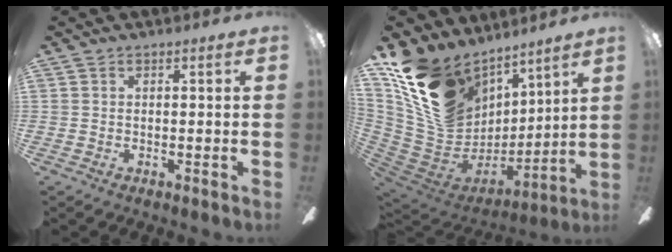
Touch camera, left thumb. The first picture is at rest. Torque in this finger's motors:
{"motor_torque": [3.35, 1.66, 1.17, -1.60, 0.61]}